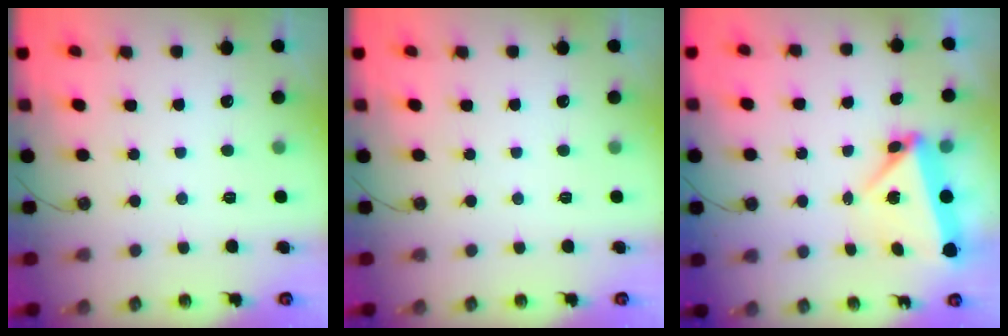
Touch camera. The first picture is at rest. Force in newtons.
{"total": 0.0}
{"total": 8.3, "press": 4.7, "slide": 6.8}